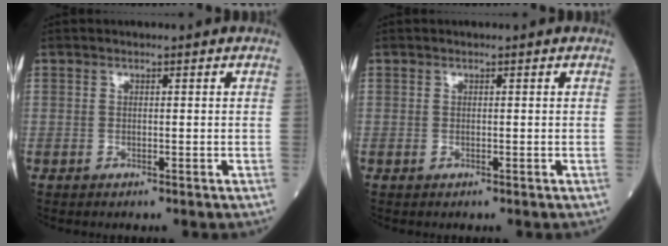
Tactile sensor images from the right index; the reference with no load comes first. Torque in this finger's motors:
{"motor_torque": [0.03, 0.01, 0.01, -0.01]}